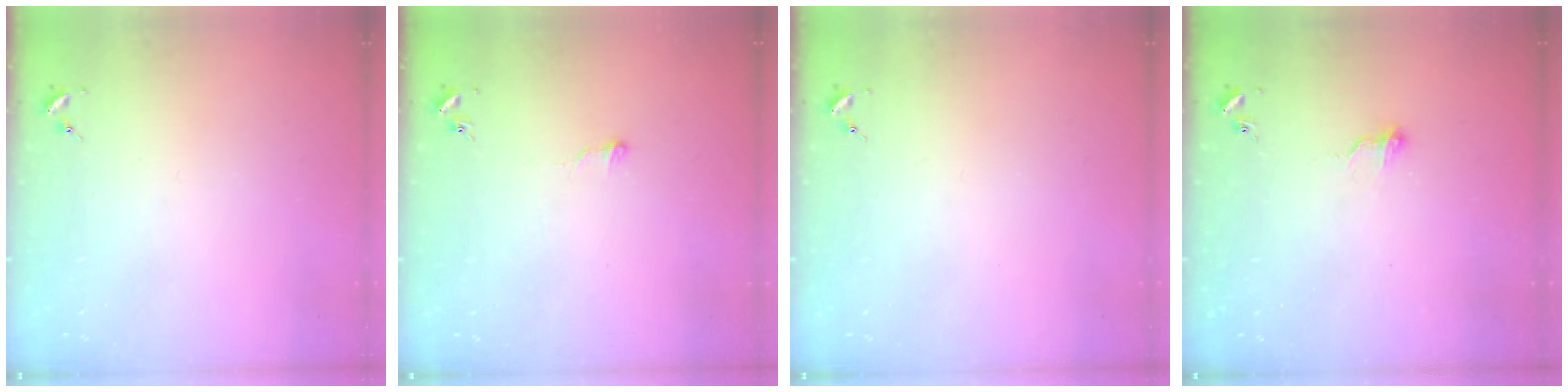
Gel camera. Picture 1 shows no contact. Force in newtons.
{"total": 3.5, "press": 3.5, "slide": 0.3}
{"total": 0.0}
{"total": 6.4, "press": 6.4, "slide": 0.6}